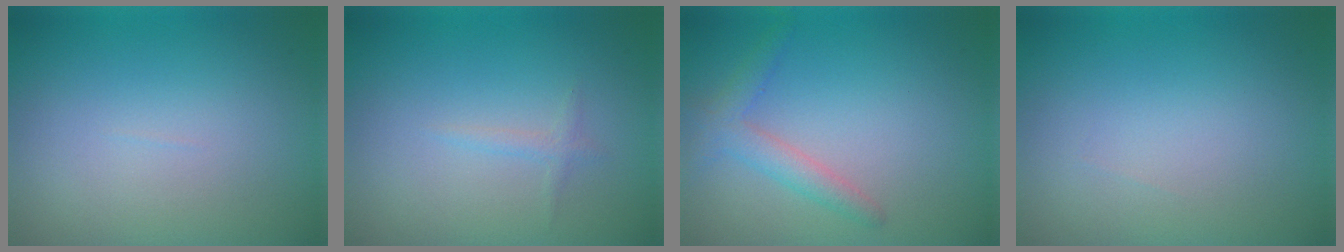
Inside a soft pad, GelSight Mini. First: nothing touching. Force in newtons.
{"total": 0.8, "press": 0.8, "slide": 0.0}
{"total": 2.3, "press": 2.3, "slide": 0.1}
{"total": 0.0}